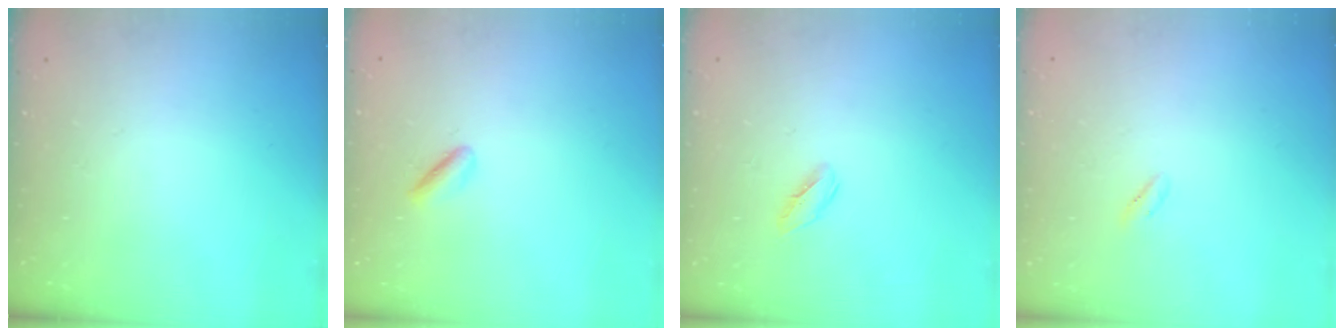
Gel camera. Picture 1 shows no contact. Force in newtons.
{"total": 1.5, "press": 1.3, "slide": 0.6}
{"total": 2.2, "press": 2.1, "slide": 0.6}
{"total": 0.6, "press": 0.0, "slide": 0.6}